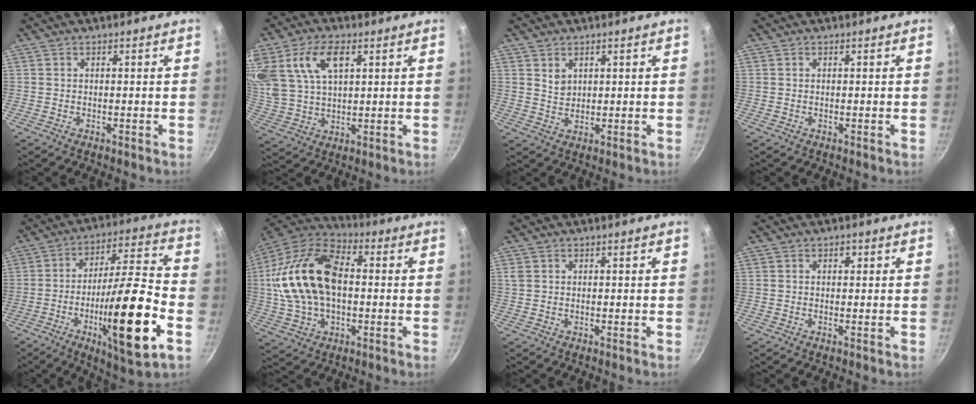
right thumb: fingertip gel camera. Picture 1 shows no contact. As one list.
[{"total": 13.5, "force": [5.4, 7.6, 9.8], "torque": [-0.188, -0.007, 0.109]}, {"total": 2.8, "force": [1.4, 2.1, 1.2], "torque": [-0.013, -0.007, 0.031]}, {"total": 0.0}, {"total": 22.8, "force": [-7.1, 4.6, 21.1], "torque": [-0.336, 0.028, -0.113]}, {"total": 21.7, "force": [1.0, 13.4, 17.0], "torque": [-0.317, 0.033, 0.010]}, {"total": 0.9, "force": [0.3, 0.8, 0.4], "torque": [-0.010, 0.004, 0.006]}, {"total": 1.1, "force": [0.3, 0.6, 0.8], "torque": [-0.013, 0.004, 0.003]}]